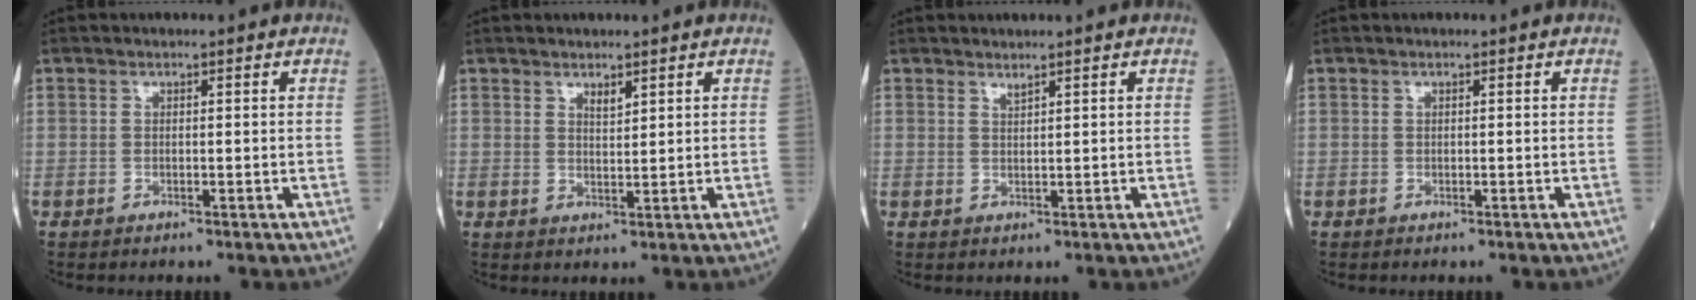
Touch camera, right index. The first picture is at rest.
{"total": 1.6, "force": [1.3, 0.4, 1.0], "torque": [-0.019, -0.002, 0.027]}
{"total": 0.8, "force": [0.7, -0.2, 0.2], "torque": [-0.013, -0.005, 0.019]}
{"total": 0.0}